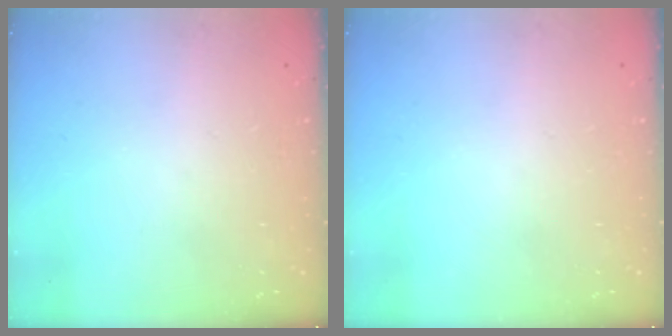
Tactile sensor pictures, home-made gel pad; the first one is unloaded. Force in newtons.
{"total": 0.0}